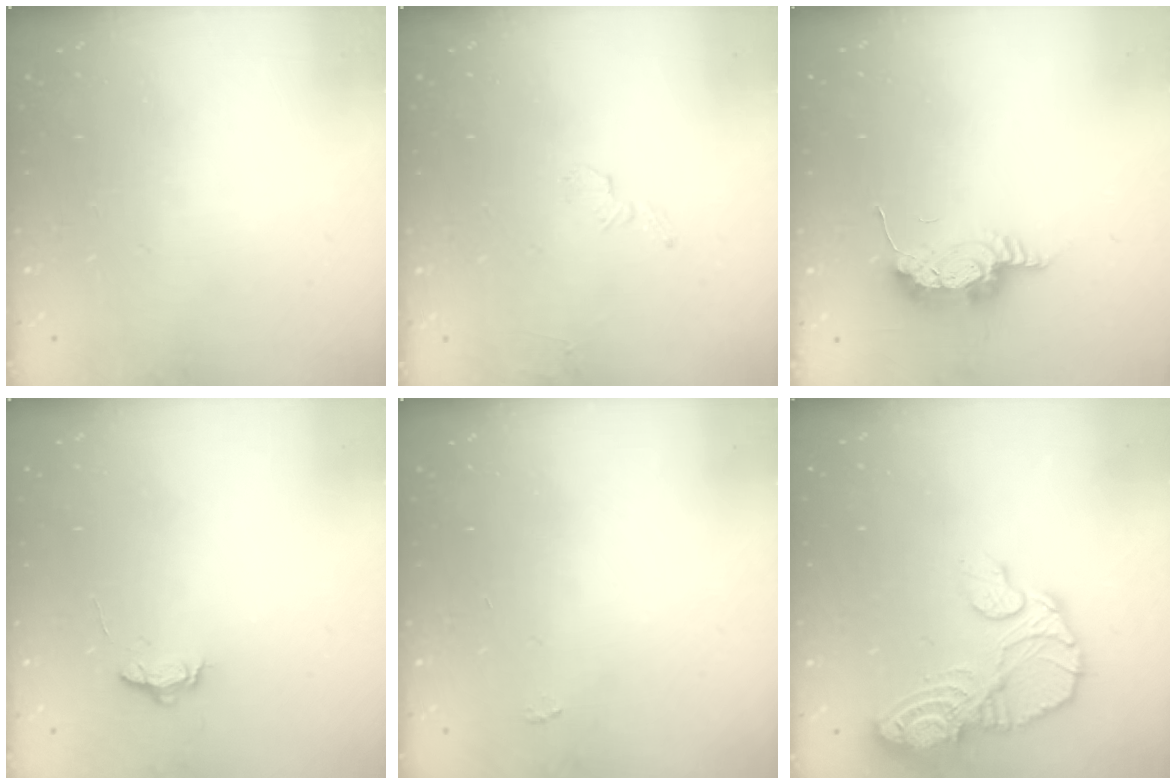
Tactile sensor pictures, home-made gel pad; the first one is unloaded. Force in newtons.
{"total": 4.8, "press": 4.7, "slide": 1.1}
{"total": 15.8, "press": 10.9, "slide": 11.4}
{"total": 4.7, "press": 4.7, "slide": 0.4}
{"total": 2.2, "press": 2.1, "slide": 0.3}
{"total": 14.1, "press": 14.0, "slide": 1.5}